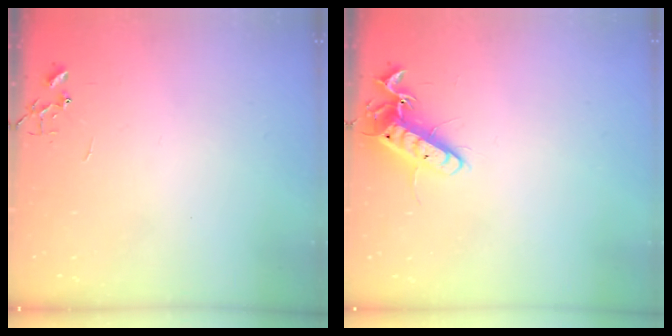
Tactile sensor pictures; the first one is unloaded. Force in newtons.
{"total": 12.4, "press": 12.4, "slide": 1.1}